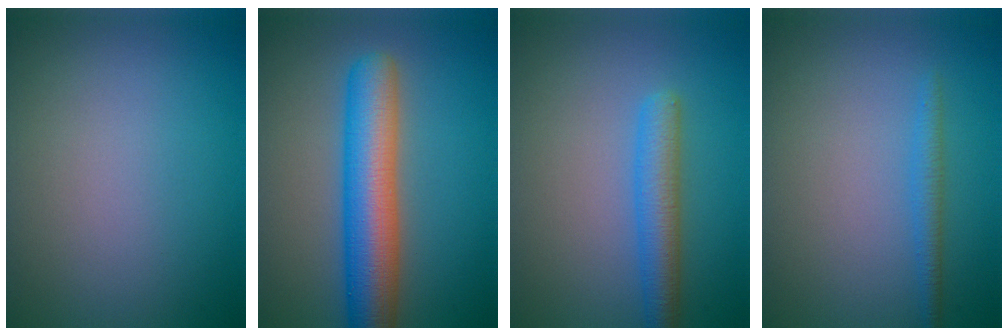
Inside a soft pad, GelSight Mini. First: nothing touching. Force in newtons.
{"total": 8.1, "press": 8.1, "slide": 0.3}
{"total": 3.5, "press": 3.5, "slide": 0.1}
{"total": 1.5, "press": 1.5, "slide": 0.2}